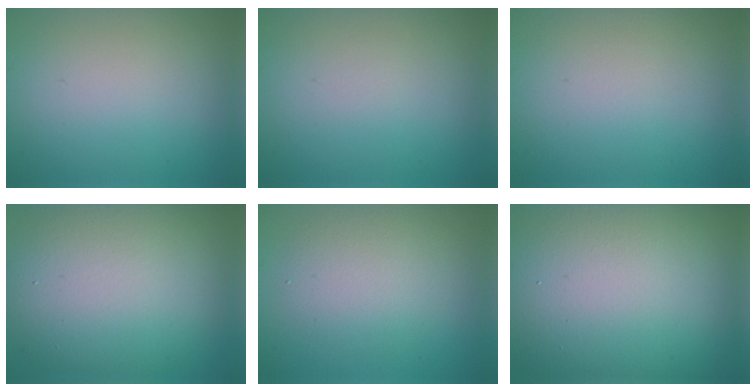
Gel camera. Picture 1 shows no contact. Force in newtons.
{"total": 0.0}
{"total": 0.0}
{"total": 12.2, "press": 12.2, "slide": 0.8}
{"total": 3.6, "press": 3.6, "slide": 0.2}
{"total": 19.9, "press": 19.9, "slide": 1.0}